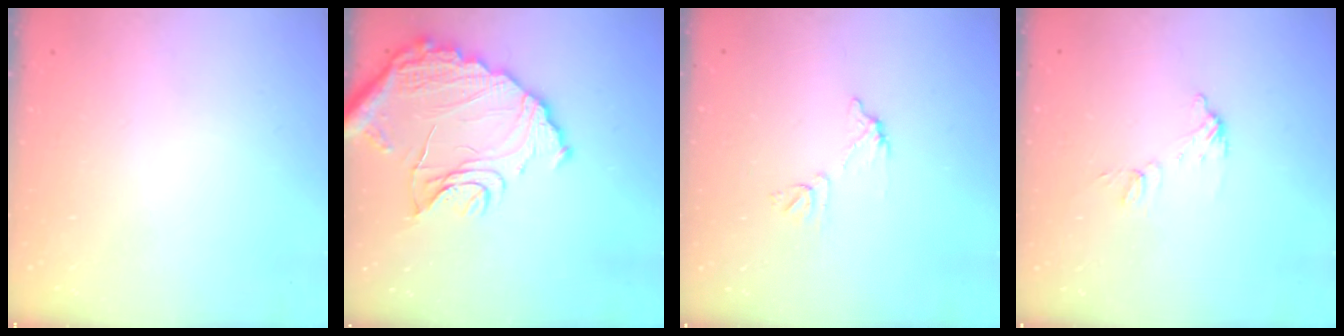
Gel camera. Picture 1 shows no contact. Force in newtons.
{"total": 17.4, "press": 17.3, "slide": 1.3}
{"total": 6.6, "press": 6.6, "slide": 0.4}
{"total": 6.7, "press": 6.7, "slide": 0.2}